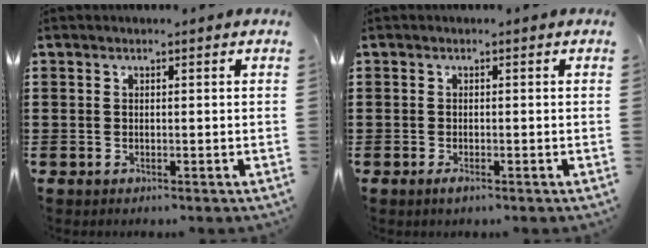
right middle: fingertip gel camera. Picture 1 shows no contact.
{"total": 0.9, "force": [-0.5, 0.1, 0.8], "torque": [-0.017, -0.005, -0.009]}